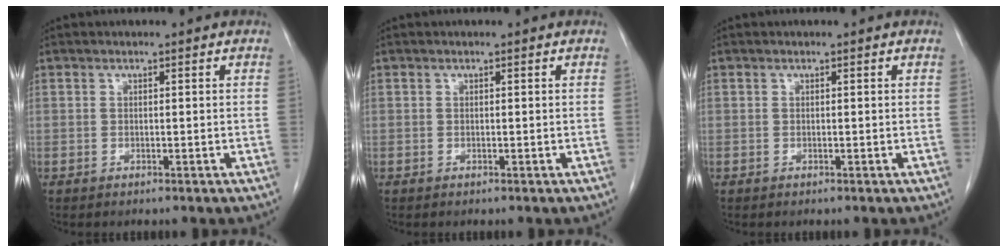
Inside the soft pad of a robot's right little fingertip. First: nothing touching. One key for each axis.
{"total": 0.0}
{"total": 0.0}